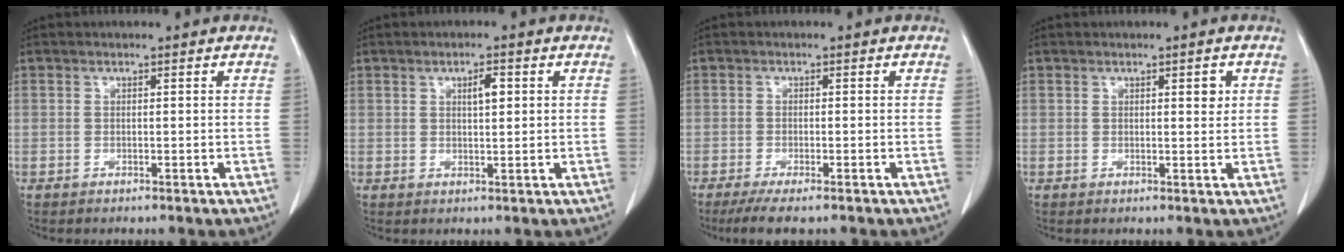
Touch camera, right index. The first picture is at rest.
{"total": 2.4, "force": [0.8, 0.6, 2.2], "torque": [-0.038, 0.000, 0.014]}
{"total": 5.3, "force": [-4.0, 0.6, 3.4], "torque": [-0.055, -0.012, -0.062]}
{"total": 1.5, "force": [0.6, 0.5, 1.3], "torque": [-0.018, 0.000, 0.008]}